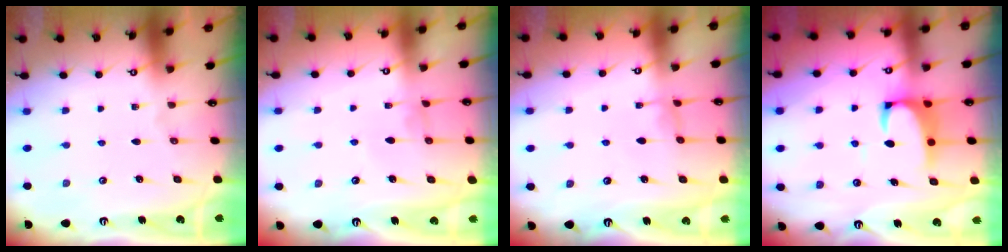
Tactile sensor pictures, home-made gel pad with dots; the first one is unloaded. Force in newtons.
{"total": 0.0}
{"total": 1.6, "press": 1.6, "slide": 0.3}
{"total": 4.8, "press": 4.7, "slide": 1.1}